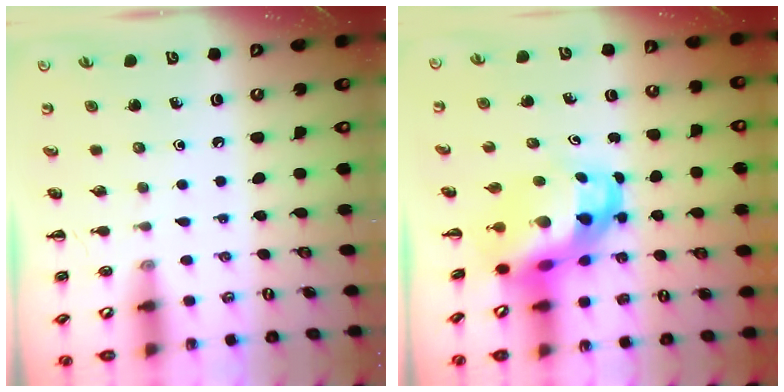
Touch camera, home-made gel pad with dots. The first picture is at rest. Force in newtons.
{"total": 7.0, "press": 6.7, "slide": 2.0}